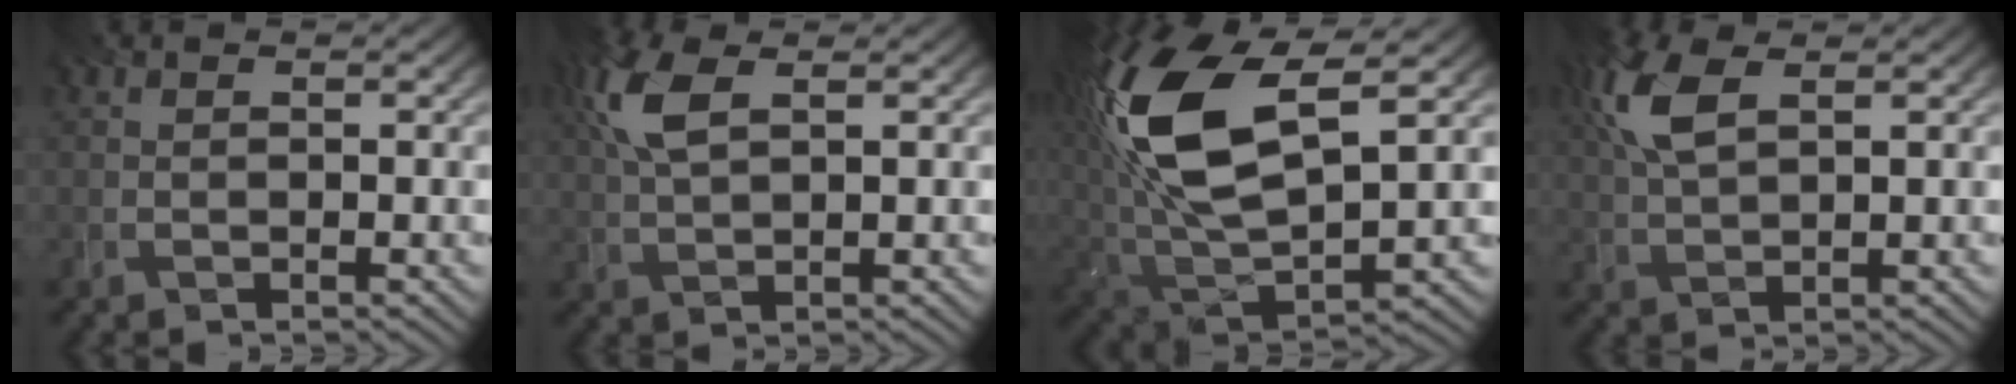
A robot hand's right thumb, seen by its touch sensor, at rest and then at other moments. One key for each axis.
{"total": 5.9, "fx": 2.3, "fy": 2.4, "fz": 4.9, "tx": -0.129, "ty": 0.014, "tz": 0.047}
{"total": 16.8, "fx": 5.2, "fy": 7.8, "fz": 13.9, "tx": -0.320, "ty": 0.015, "tz": 0.100}
{"total": 6.5, "fx": 2.7, "fy": 2.6, "fz": 5.3, "tx": -0.139, "ty": 0.014, "tz": 0.055}